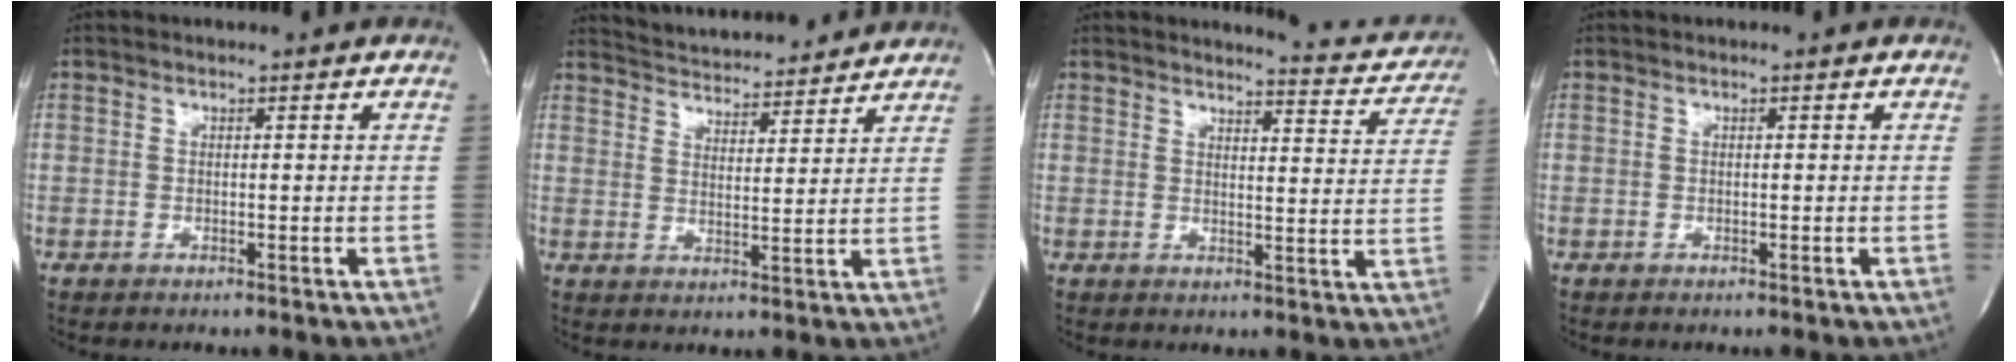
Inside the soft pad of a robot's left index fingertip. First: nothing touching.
{"total": 13.5, "force": [12.9, 2.1, 3.2], "torque": [-0.053, 0.014, 0.185]}
{"total": 9.5, "force": [9.4, 1.3, 1.3], "torque": [-0.004, -0.041, 0.091]}
{"total": 0.0}